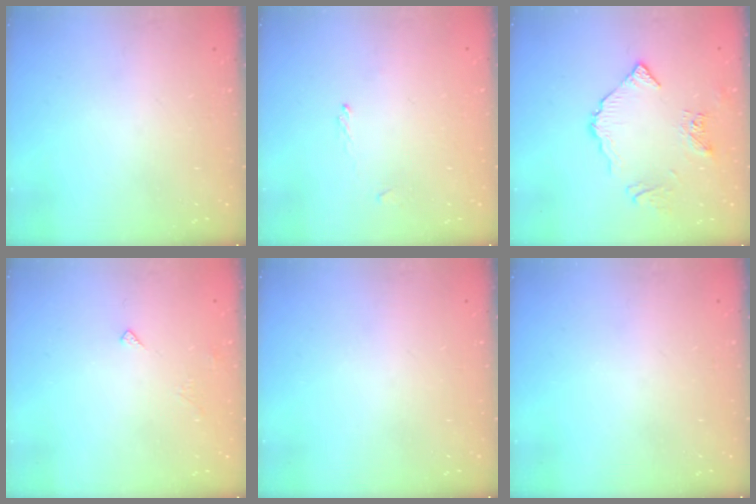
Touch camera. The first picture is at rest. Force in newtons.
{"total": 1.1, "press": 1.0, "slide": 0.5}
{"total": 8.8, "press": 8.8, "slide": 0.9}
{"total": 3.2, "press": 3.1, "slide": 0.5}
{"total": 0.0}
{"total": 0.0}